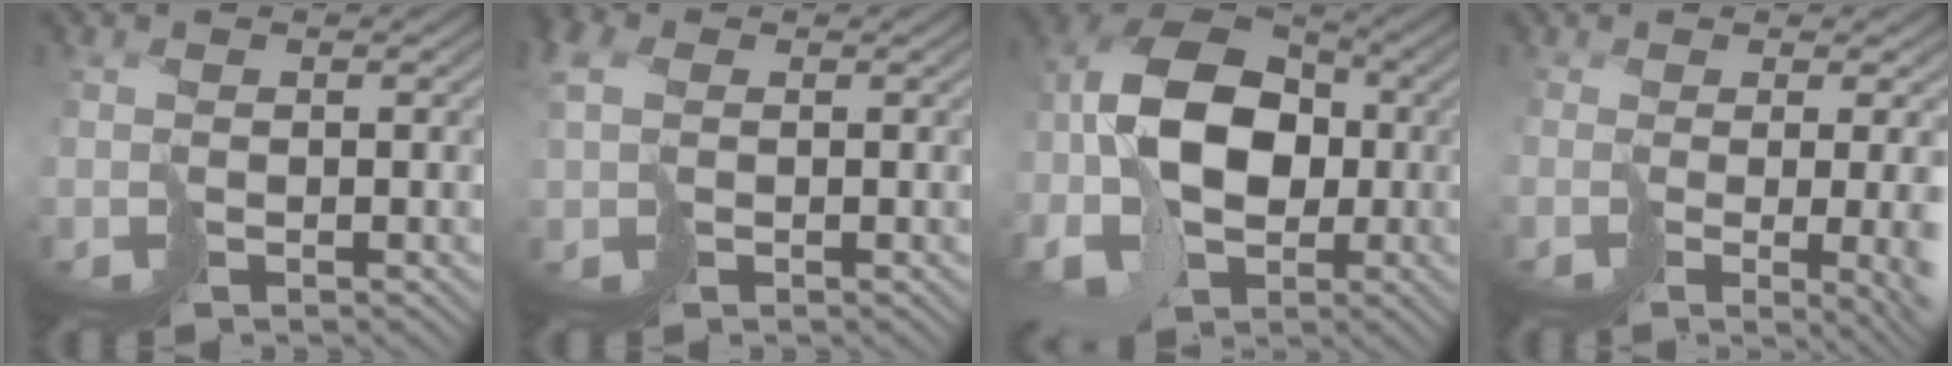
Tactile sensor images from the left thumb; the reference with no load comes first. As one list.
[{"total": 4.1, "force": [0.6, 3.1, 2.6], "torque": [-0.093, -0.001, 0.008]}, {"total": 13.8, "force": [-1.8, 9.8, 9.6], "torque": [-0.189, -0.006, -0.032]}, {"total": 8.4, "force": [-1.3, 2.7, 7.8], "torque": [-0.080, -0.029, 0.022]}]